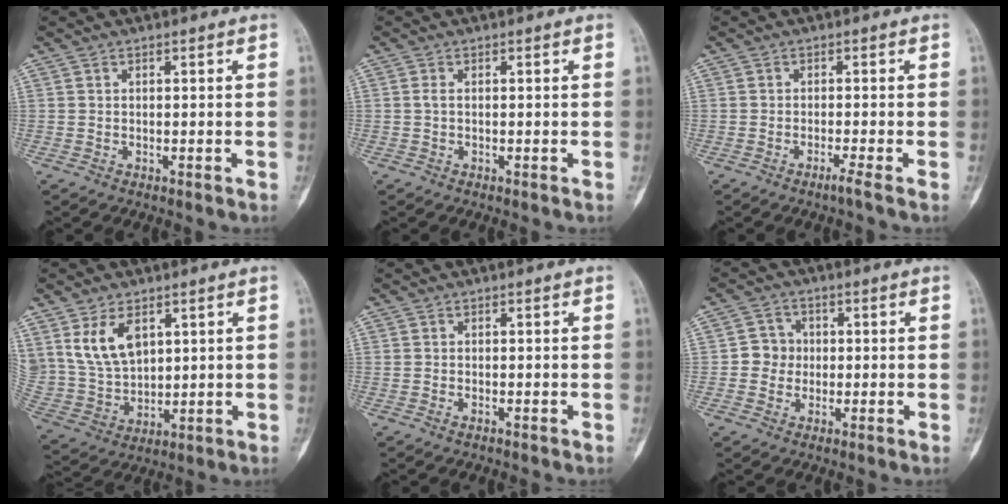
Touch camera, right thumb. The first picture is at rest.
{"total": 0.7, "force": [0.0, 0.3, 0.6], "torque": [-0.013, 0.000, -0.003]}
{"total": 1.8, "force": [-1.2, -0.7, 1.1], "torque": [-0.026, -0.001, -0.026]}
{"total": 10.3, "force": [4.7, 6.3, 6.6], "torque": [-0.111, -0.017, 0.111]}
{"total": 0.6, "force": [-0.4, 0.2, 0.4], "torque": [-0.009, 0.004, -0.005]}
{"total": 4.4, "force": [-0.1, 4.3, 1.2], "torque": [0.011, 0.011, -0.010]}